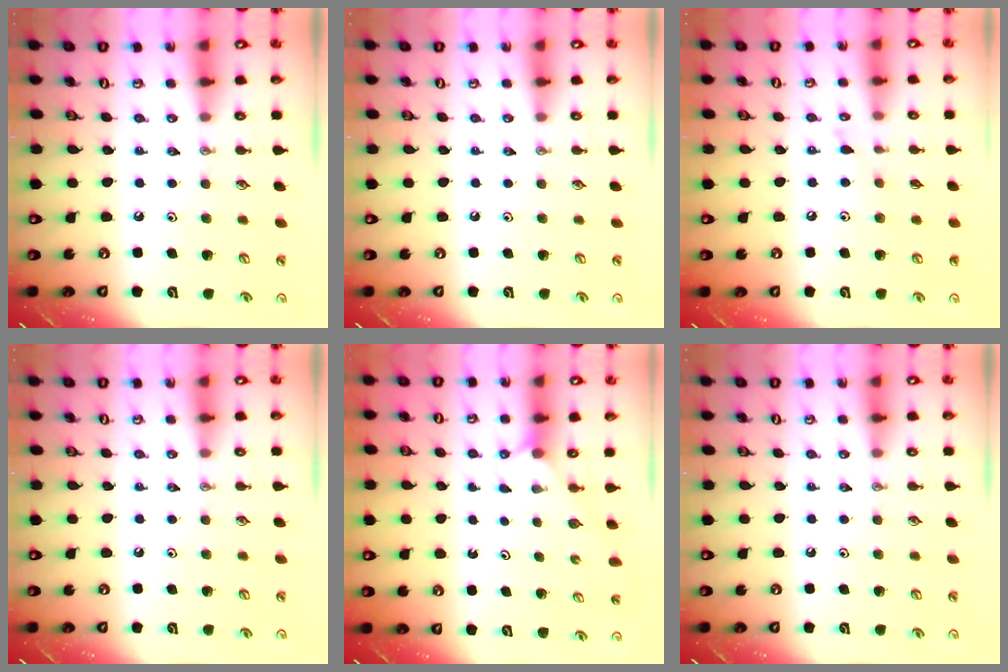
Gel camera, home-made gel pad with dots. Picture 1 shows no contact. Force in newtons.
{"total": 0.0}
{"total": 6.0, "press": 6.0, "slide": 0.3}
{"total": 0.0}
{"total": 1.2, "press": 1.2, "slide": 0.2}
{"total": 0.0}